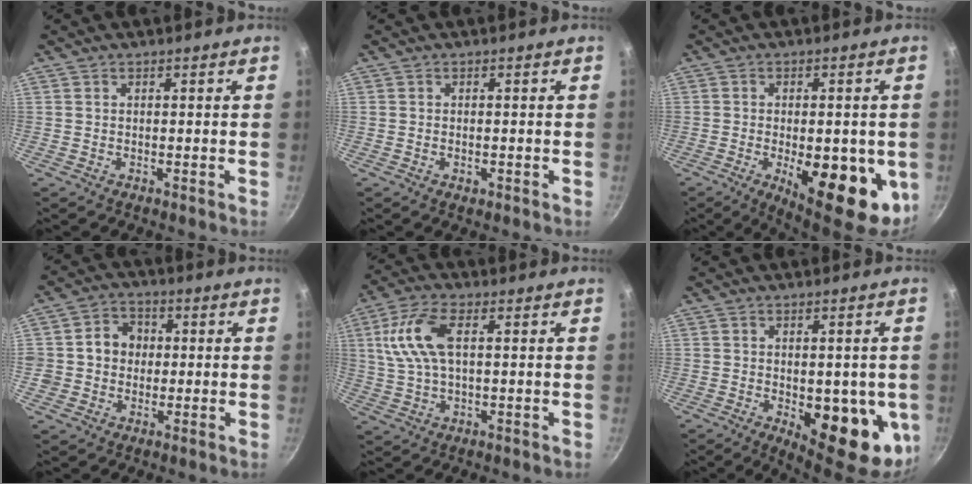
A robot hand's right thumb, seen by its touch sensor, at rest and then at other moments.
{"total": 1.1, "force": [-0.4, 0.7, 0.8], "torque": [-0.014, 0.001, -0.005]}
{"total": 16.7, "force": [-3.9, 7.1, 14.6], "torque": [-0.165, -0.007, -0.040]}
{"total": 7.0, "force": [0.3, 6.3, 2.9], "torque": [-0.010, 0.008, -0.006]}
{"total": 10.5, "force": [2.2, 5.1, 8.9], "torque": [-0.184, 0.015, 0.039]}
{"total": 16.5, "force": [-3.2, 7.6, 14.3], "torque": [-0.136, -0.020, -0.029]}